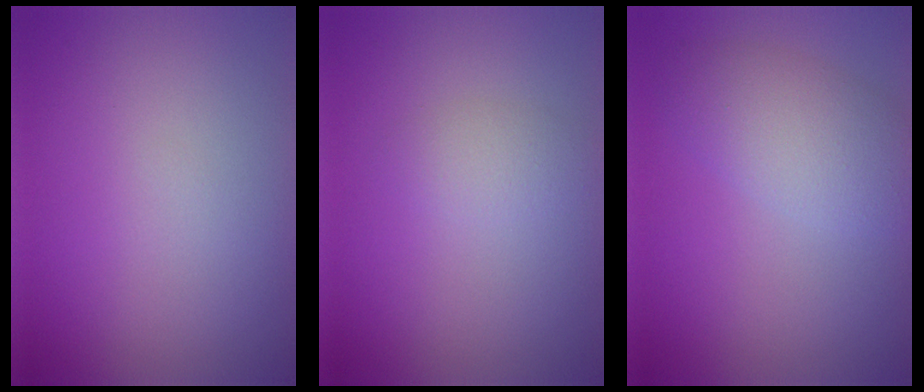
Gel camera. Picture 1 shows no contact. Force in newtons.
{"total": 1.5, "press": 1.5, "slide": 0.0}
{"total": 4.2, "press": 4.2, "slide": 0.3}